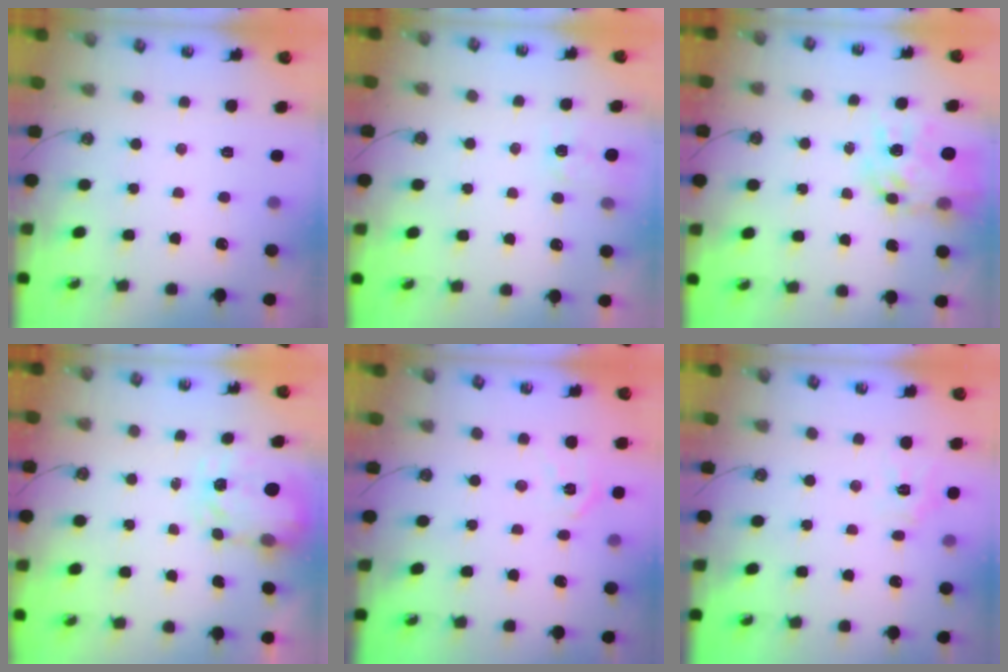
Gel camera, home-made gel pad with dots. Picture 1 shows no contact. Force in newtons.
{"total": 2.9, "press": 2.9, "slide": 0.5}
{"total": 13.1, "press": 13.0, "slide": 1.2}
{"total": 3.6, "press": 3.6, "slide": 0.5}
{"total": 6.5, "press": 6.4, "slide": 0.7}
{"total": 6.3, "press": 6.2, "slide": 0.5}